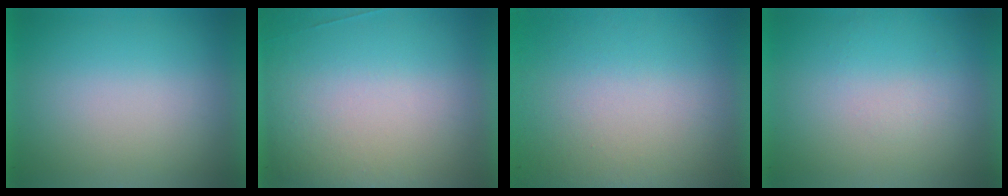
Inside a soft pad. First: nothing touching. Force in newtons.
{"total": 1.7}
{"total": 8.1}
{"total": 1.1}